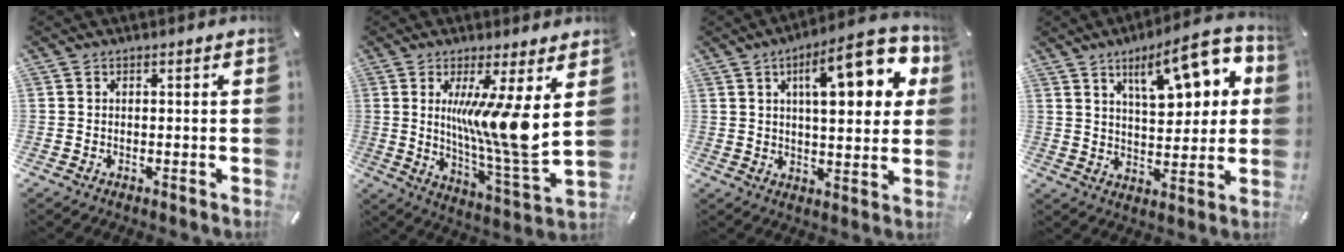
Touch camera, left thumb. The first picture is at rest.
{"total": 14.8, "force": [3.8, 1.0, 14.2], "torque": [-0.252, -0.041, 0.051]}
{"total": 18.6, "force": [7.1, 7.1, 15.7], "torque": [-0.220, -0.017, 0.104]}
{"total": 14.7, "force": [7.4, 6.1, 11.2], "torque": [-0.154, -0.029, 0.119]}